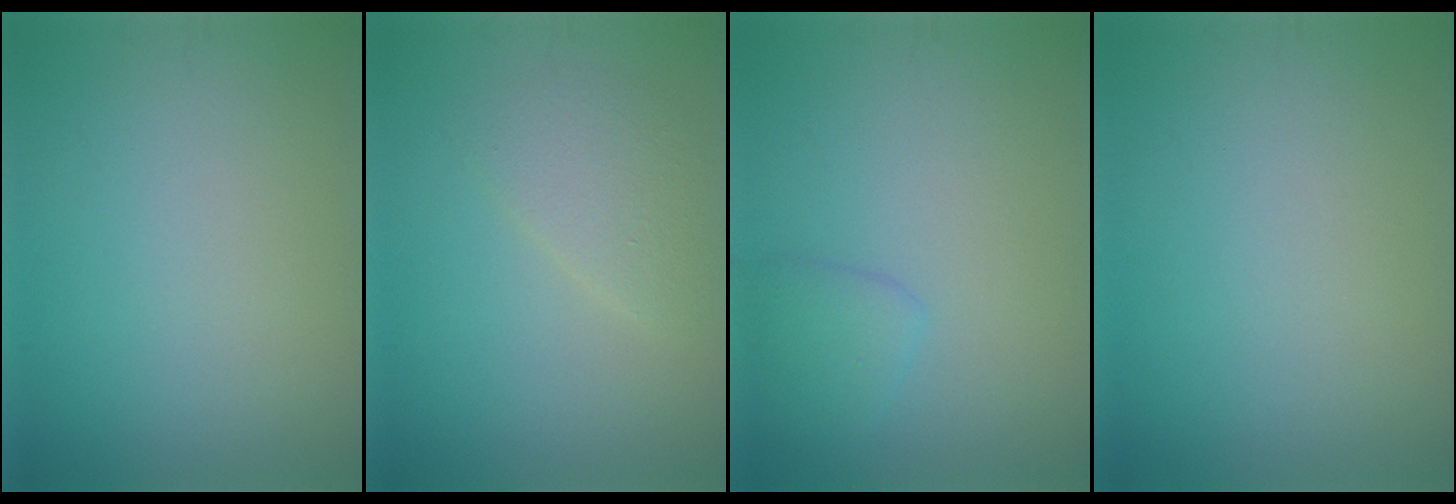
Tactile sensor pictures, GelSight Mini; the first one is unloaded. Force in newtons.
{"total": 2.4, "press": 2.3, "slide": 0.2}
{"total": 1.7, "press": 1.7, "slide": 0.2}
{"total": 0.0}